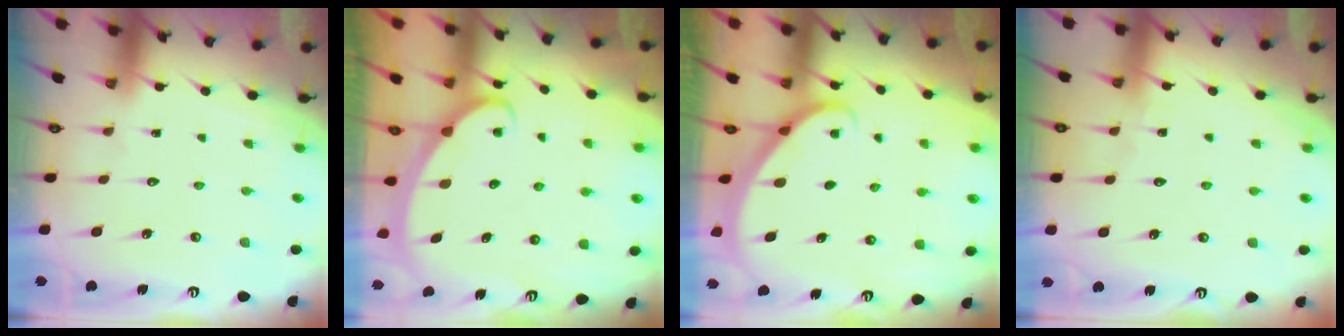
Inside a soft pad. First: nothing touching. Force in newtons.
{"total": 2.5, "press": 2.5, "slide": 0.4}
{"total": 1.9, "press": 1.9, "slide": 0.1}
{"total": 3.4, "press": 3.3, "slide": 0.4}